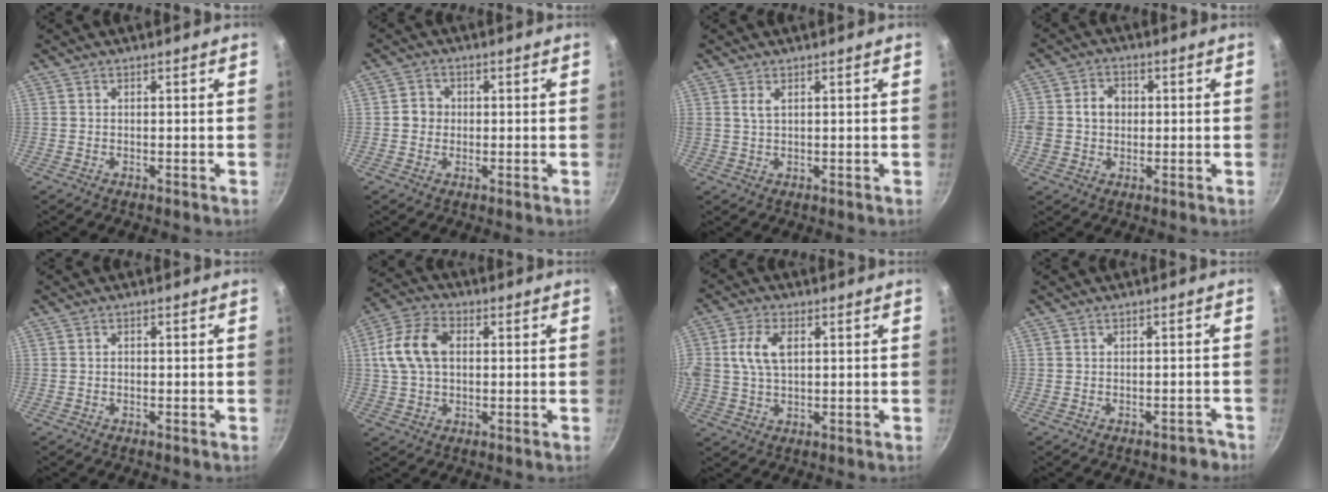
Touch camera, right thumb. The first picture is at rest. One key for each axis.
{"total": 3.3, "fx": -0.1, "fy": 3.1, "fz": 1.2, "tx": -0.004, "ty": 0.007, "tz": -0.006}
{"total": 1.7, "fx": 0.9, "fy": 0.7, "fz": 1.2, "tx": -0.027, "ty": 0.000, "tz": 0.023}
{"total": 8.9, "fx": 0.8, "fy": 7.3, "fz": 5.1, "tx": -0.093, "ty": 0.014, "tz": 0.018}
{"total": 0.5, "fx": -0.1, "fy": 0.4, "fz": 0.3, "tx": -0.002, "ty": 0.002, "tz": -0.004}
{"total": 11.0, "fx": 1.6, "fy": 7.2, "fz": 8.1, "tx": -0.163, "ty": 0.023, "tz": 0.026}
{"total": 7.5, "fx": 1.6, "fy": 4.4, "fz": 5.9, "tx": -0.124, "ty": 0.006, "tz": 0.034}
{"total": 2.0, "fx": -1.7, "fy": 1.0, "fz": 0.2, "tx": -0.002, "ty": 0.022, "tz": -0.021}